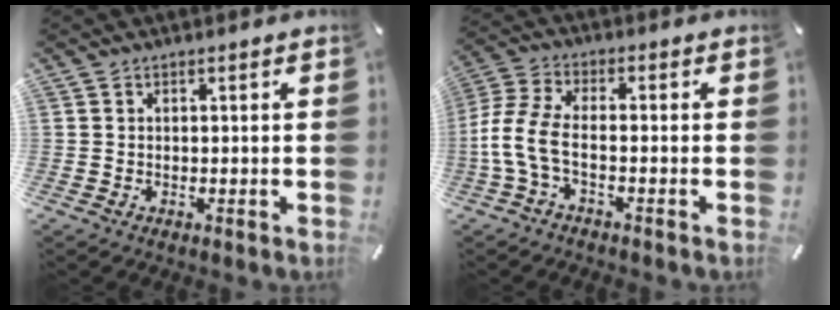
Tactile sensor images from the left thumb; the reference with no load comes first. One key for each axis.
{"total": 8.0, "fx": -3.0, "fy": 3.4, "fz": 6.6, "tx": -0.156, "ty": -0.005, "tz": -0.057}